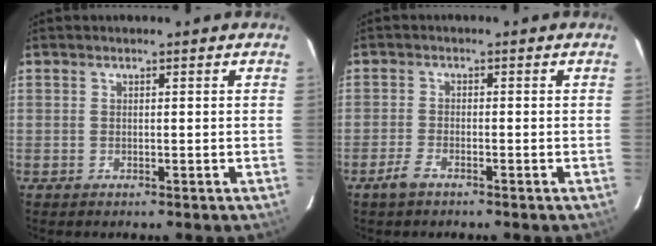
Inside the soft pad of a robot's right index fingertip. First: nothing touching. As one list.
[{"total": 2.3, "force": [-1.7, 0.6, 1.4], "torque": [-0.038, -0.002, -0.034]}]